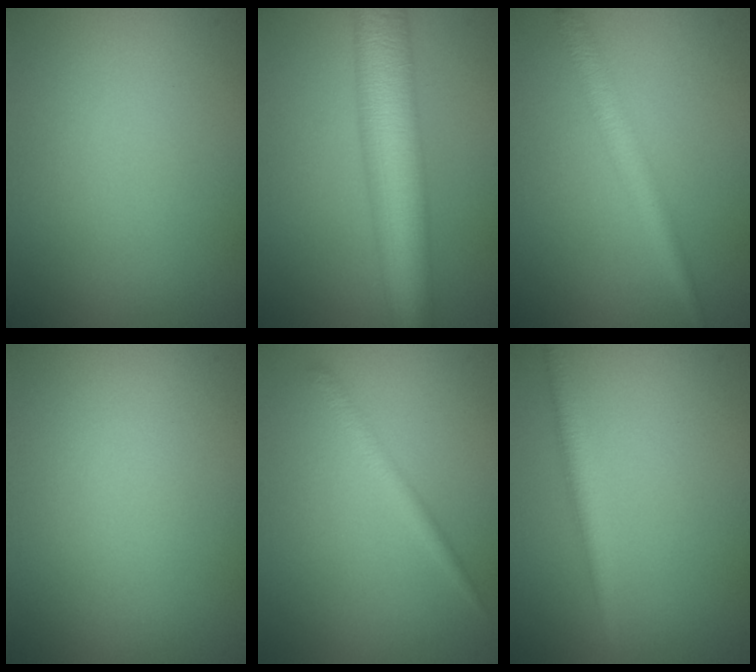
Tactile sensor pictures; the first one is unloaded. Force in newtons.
{"total": 9.3, "press": 9.3, "slide": 0.1}
{"total": 2.8, "press": 2.8, "slide": 0.1}
{"total": 0.0}
{"total": 1.6, "press": 1.6, "slide": 0.2}
{"total": 2.3, "press": 2.3, "slide": 0.1}